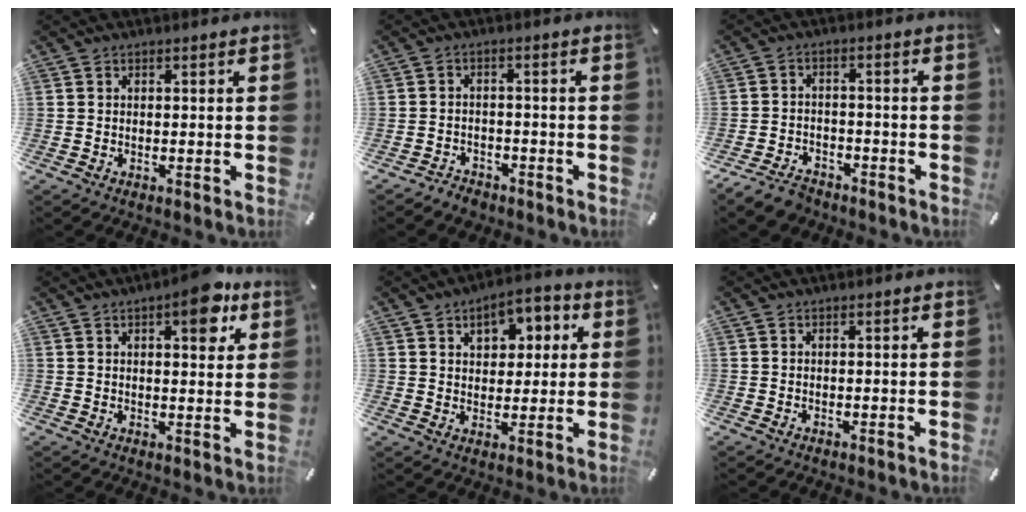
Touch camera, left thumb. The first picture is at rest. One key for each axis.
{"total": 3.2, "fx": -2.6, "fy": 1.8, "fz": 0.5, "tx": -0.017, "ty": 0.013, "tz": -0.054}
{"total": 4.8, "fx": -3.9, "fy": 2.5, "fz": 1.4, "tx": -0.032, "ty": 0.021, "tz": -0.076}
{"total": 8.9, "fx": 4.8, "fy": 3.5, "fz": 6.6, "tx": -0.082, "ty": -0.023, "tz": 0.073}
{"total": 7.7, "fx": 3.3, "fy": 5.8, "fz": 3.9, "tx": -0.047, "ty": -0.008, "tz": 0.050}
{"total": 0.0}